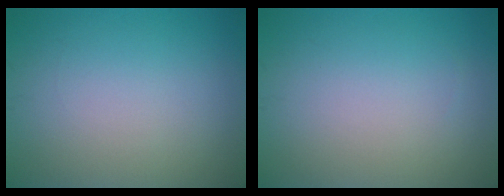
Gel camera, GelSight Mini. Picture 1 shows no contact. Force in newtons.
{"total": 0.0}